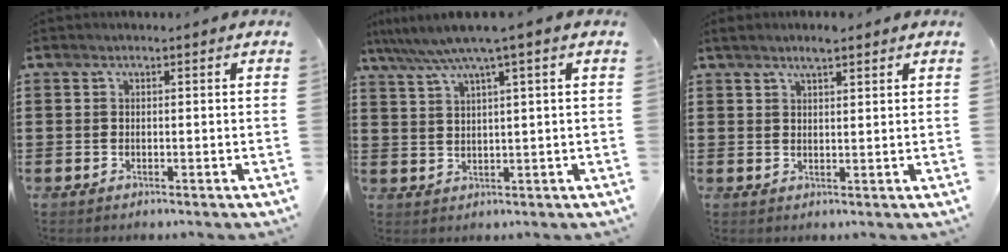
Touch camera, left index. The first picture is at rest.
{"total": 4.9, "force": [2.7, -0.4, 4.1], "torque": [-0.087, -0.012, 0.042]}
{"total": 2.9, "force": [2.1, 0.4, 1.9], "torque": [-0.041, 0.002, 0.037]}